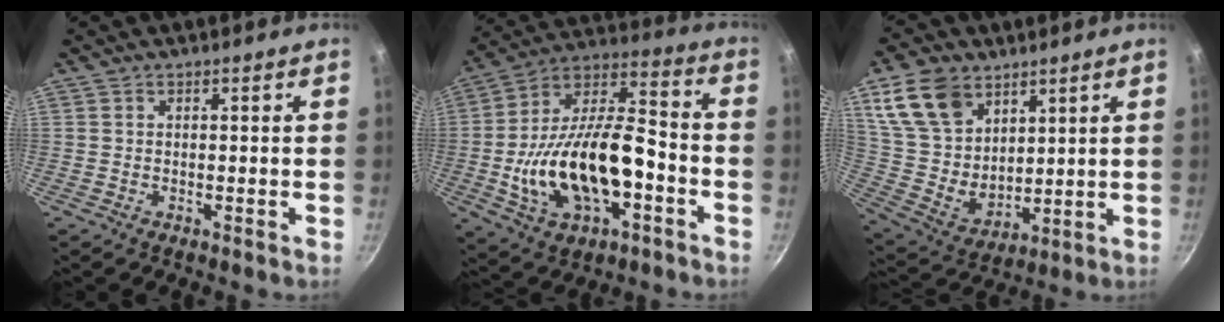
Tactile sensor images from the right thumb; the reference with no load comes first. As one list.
[{"total": 23.1, "force": [-5.5, 11.8, 19.0], "torque": [-0.333, 0.047, -0.093]}, {"total": 16.1, "force": [8.5, 10.9, 8.4], "torque": [-0.128, -0.038, 0.180]}]